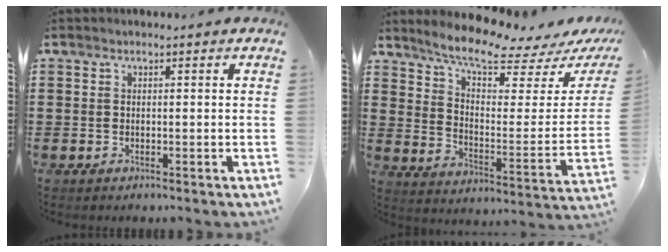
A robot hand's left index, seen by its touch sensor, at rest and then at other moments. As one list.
[{"total": 8.7, "force": [7.5, 1.3, 4.2], "torque": [-0.099, -0.051, 0.131]}]